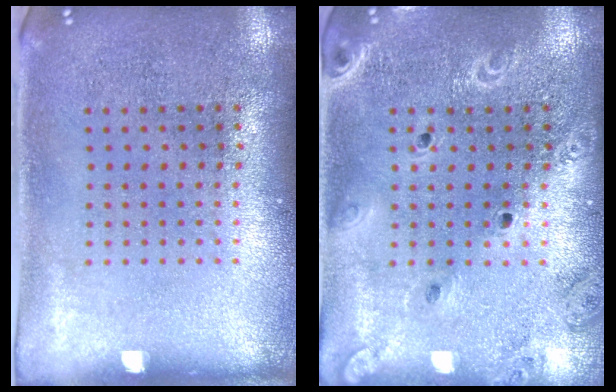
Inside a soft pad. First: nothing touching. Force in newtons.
{"total": 2.0, "press": 1.9, "slide": 0.7}